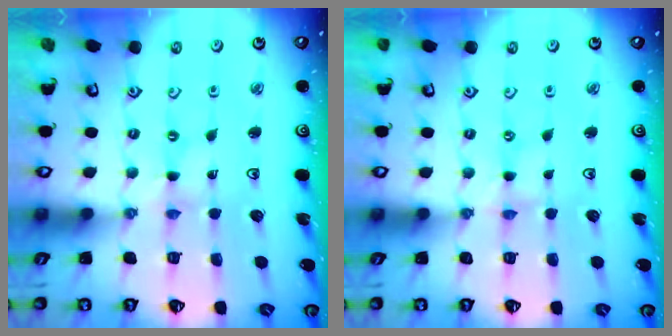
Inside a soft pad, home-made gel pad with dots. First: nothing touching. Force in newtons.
{"total": 0.0}